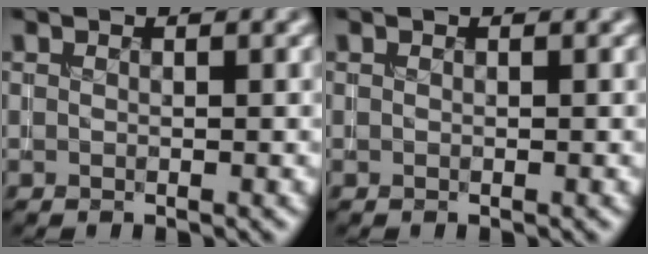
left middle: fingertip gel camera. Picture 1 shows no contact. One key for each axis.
{"total": 0.0}